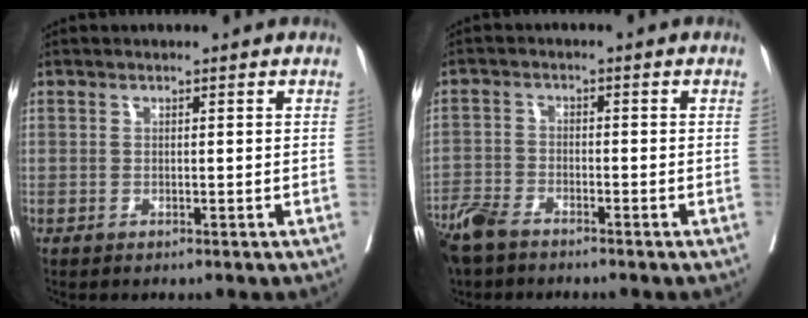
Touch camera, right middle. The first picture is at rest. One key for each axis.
{"total": 6.0, "fx": -5.0, "fy": 1.8, "fz": 2.8, "tx": -0.057, "ty": -0.012, "tz": -0.098}